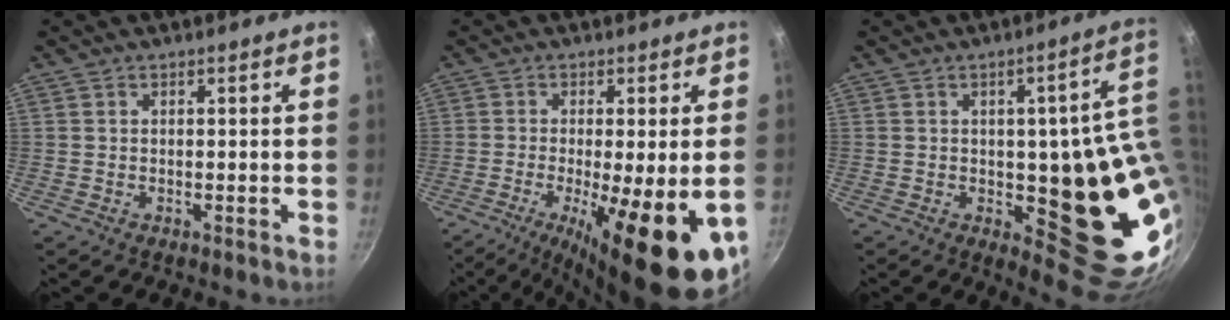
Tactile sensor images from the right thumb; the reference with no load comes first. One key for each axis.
{"total": 18.7, "fx": -6.0, "fy": 4.7, "fz": 17.1, "tx": -0.256, "ty": -0.018, "tz": -0.082}
{"total": 19.3, "fx": 0.4, "fy": 7.7, "fz": 17.7, "tx": -0.148, "ty": -0.021, "tz": 0.015}